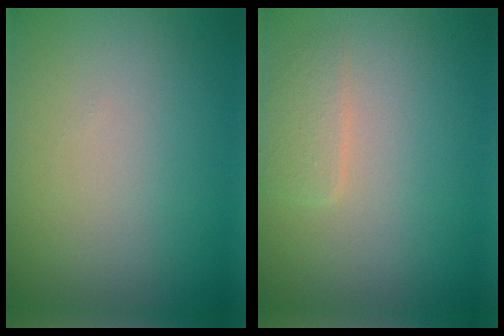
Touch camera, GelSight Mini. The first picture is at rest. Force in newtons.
{"total": 1.5, "press": 1.5, "slide": 0.1}